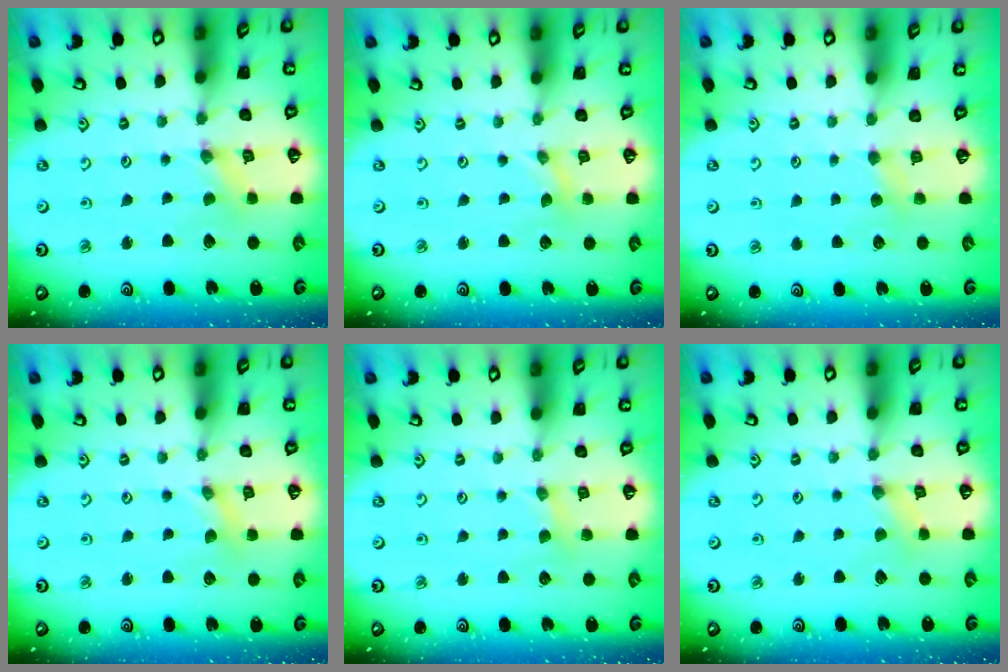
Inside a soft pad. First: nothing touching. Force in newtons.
{"total": 0.0}
{"total": 2.9, "press": 2.9, "slide": 0.5}
{"total": 0.8, "press": 0.8, "slide": 0.1}
{"total": 2.7, "press": 2.7, "slide": 0.3}
{"total": 1.2, "press": 1.1, "slide": 0.3}